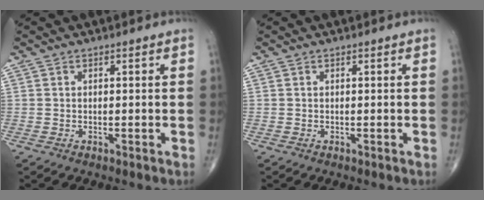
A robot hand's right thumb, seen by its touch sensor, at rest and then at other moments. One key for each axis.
{"total": 0.0}